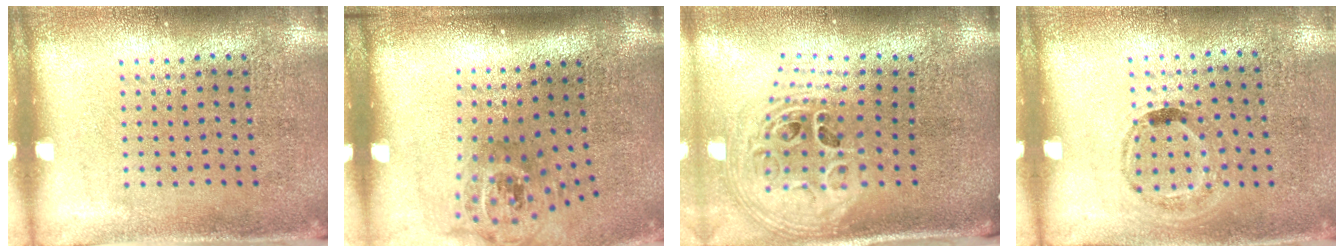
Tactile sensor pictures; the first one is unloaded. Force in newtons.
{"total": 1.9, "press": 1.4, "slide": 1.3}
{"total": 2.8, "press": 2.0, "slide": 2.0}
{"total": 1.1, "press": 0.7, "slide": 0.8}